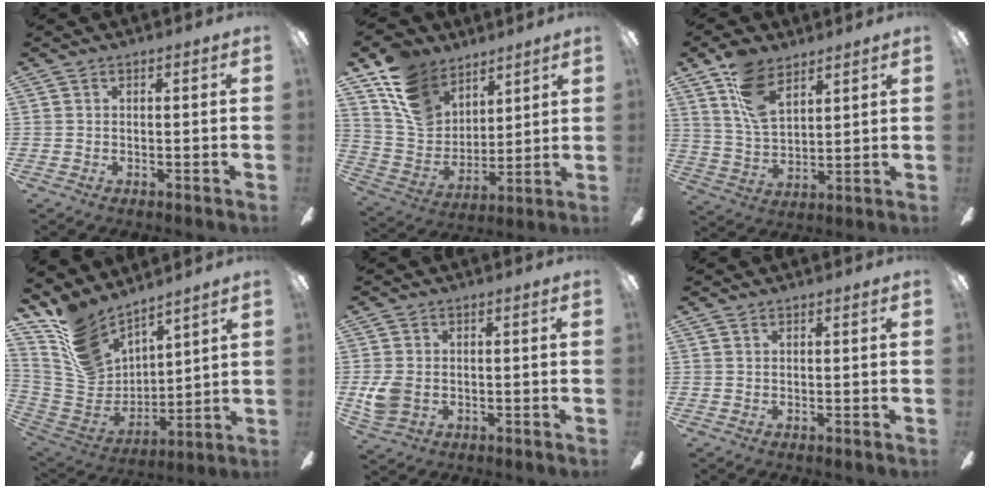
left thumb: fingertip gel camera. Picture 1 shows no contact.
{"total": 15.8, "force": [10.1, 10.8, 5.6], "torque": [-0.118, -0.051, 0.201]}
{"total": 12.7, "force": [7.7, 7.0, 7.4], "torque": [-0.143, -0.016, 0.147]}
{"total": 14.7, "force": [11.5, 7.4, 5.3], "torque": [-0.132, -0.081, 0.224]}
{"total": 5.5, "force": [-0.4, 4.3, 3.3], "torque": [-0.061, 0.004, -0.004]}
{"total": 0.7, "force": [0.6, 0.4, 0.1], "torque": [-0.004, 0.003, 0.011]}